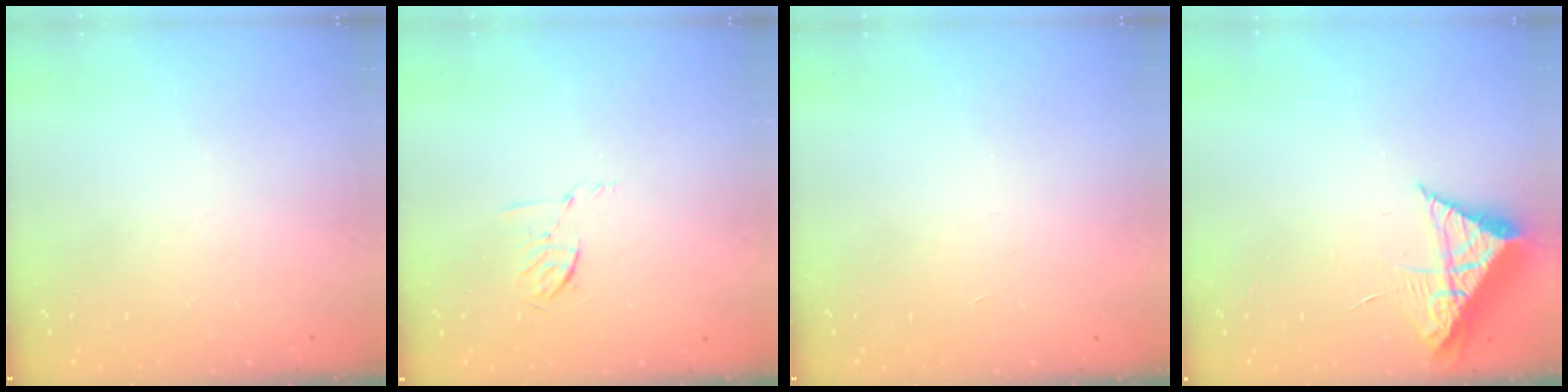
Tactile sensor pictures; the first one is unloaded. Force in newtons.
{"total": 5.4, "press": 5.1, "slide": 1.8}
{"total": 1.7, "press": 1.7, "slide": 0.1}
{"total": 9.4, "press": 9.4, "slide": 0.5}